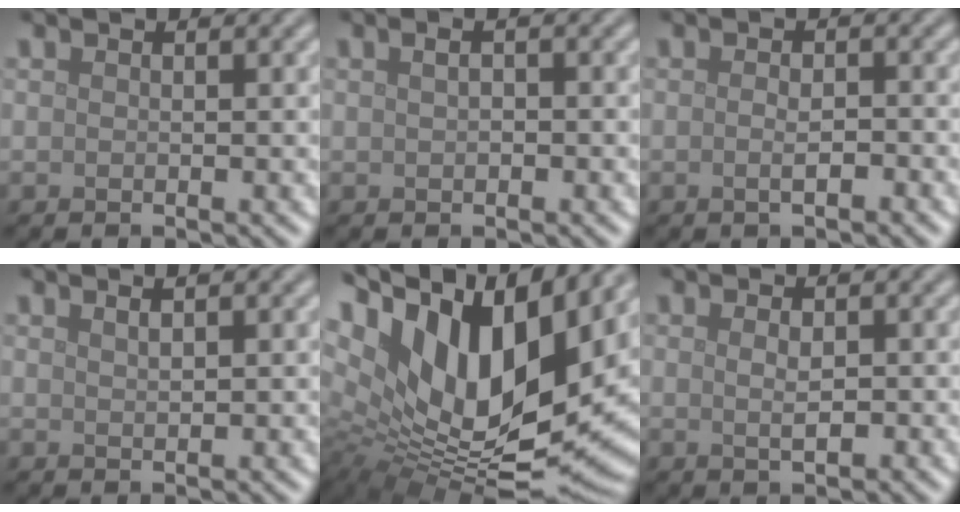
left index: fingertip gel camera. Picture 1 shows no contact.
{"total": 1.9, "force": [0.6, 1.0, 1.5], "torque": [-0.021, 0.010, 0.000]}
{"total": 1.7, "force": [-0.5, 0.6, 1.6], "torque": [-0.028, -0.001, -0.010]}
{"total": 1.0, "force": [0.6, 0.3, 0.8], "torque": [-0.013, 0.004, 0.011]}
{"total": 18.2, "force": [6.6, 8.6, 14.6], "torque": [-0.261, 0.013, 0.123]}
{"total": 1.6, "force": [0.1, 0.6, 1.5], "torque": [-0.030, -0.001, 0.004]}